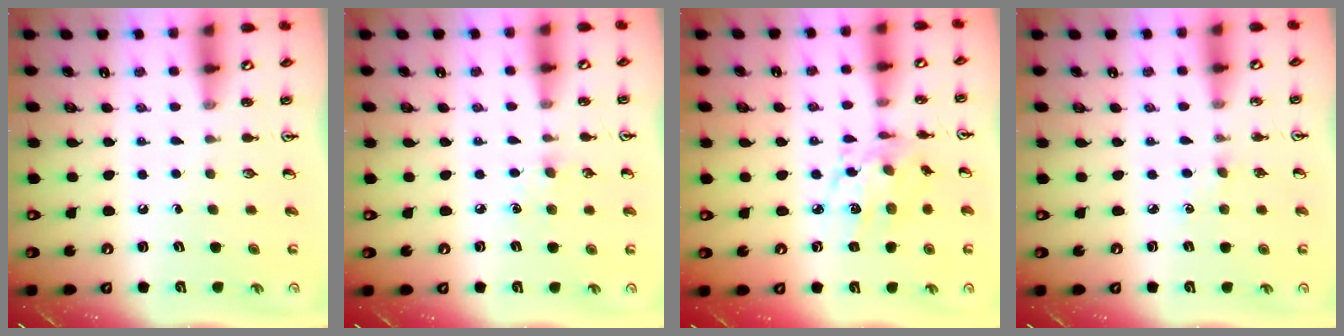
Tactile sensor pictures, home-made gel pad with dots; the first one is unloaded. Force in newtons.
{"total": 5.5, "press": 5.4, "slide": 0.7}
{"total": 10.5, "press": 10.4, "slide": 0.6}
{"total": 2.0, "press": 2.0, "slide": 0.3}